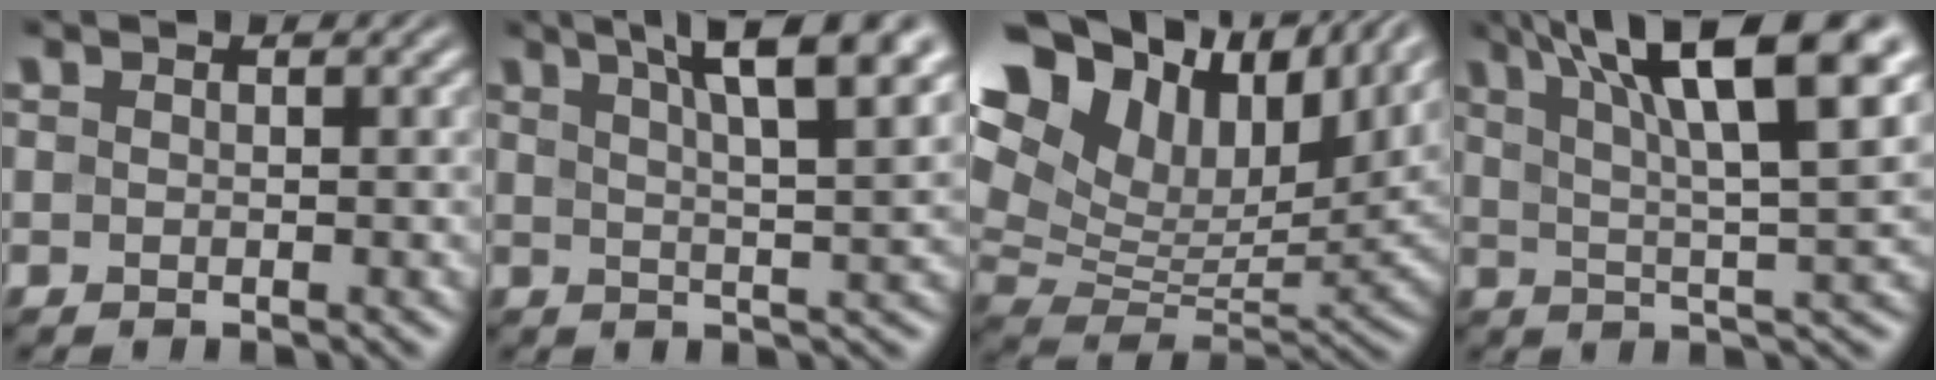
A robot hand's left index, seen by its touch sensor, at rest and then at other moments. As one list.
[{"total": 8.7, "force": [4.8, 2.1, 7.0], "torque": [-0.078, 0.026, 0.059]}, {"total": 22.5, "force": [10.4, 14.9, 13.3], "torque": [-0.290, 0.045, 0.191]}, {"total": 12.9, "force": [6.7, 2.9, 10.6], "torque": [-0.157, 0.022, 0.103]}]